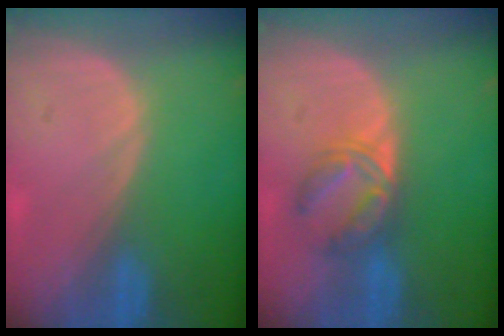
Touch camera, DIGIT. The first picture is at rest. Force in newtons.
{"total": 5.6, "press": 5.4, "slide": 1.1}